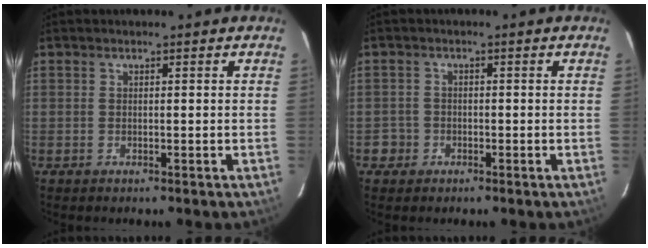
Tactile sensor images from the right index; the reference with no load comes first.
{"total": 2.8, "force": [-1.2, 2.5, 0.0], "torque": [-0.001, 0.016, -0.020]}